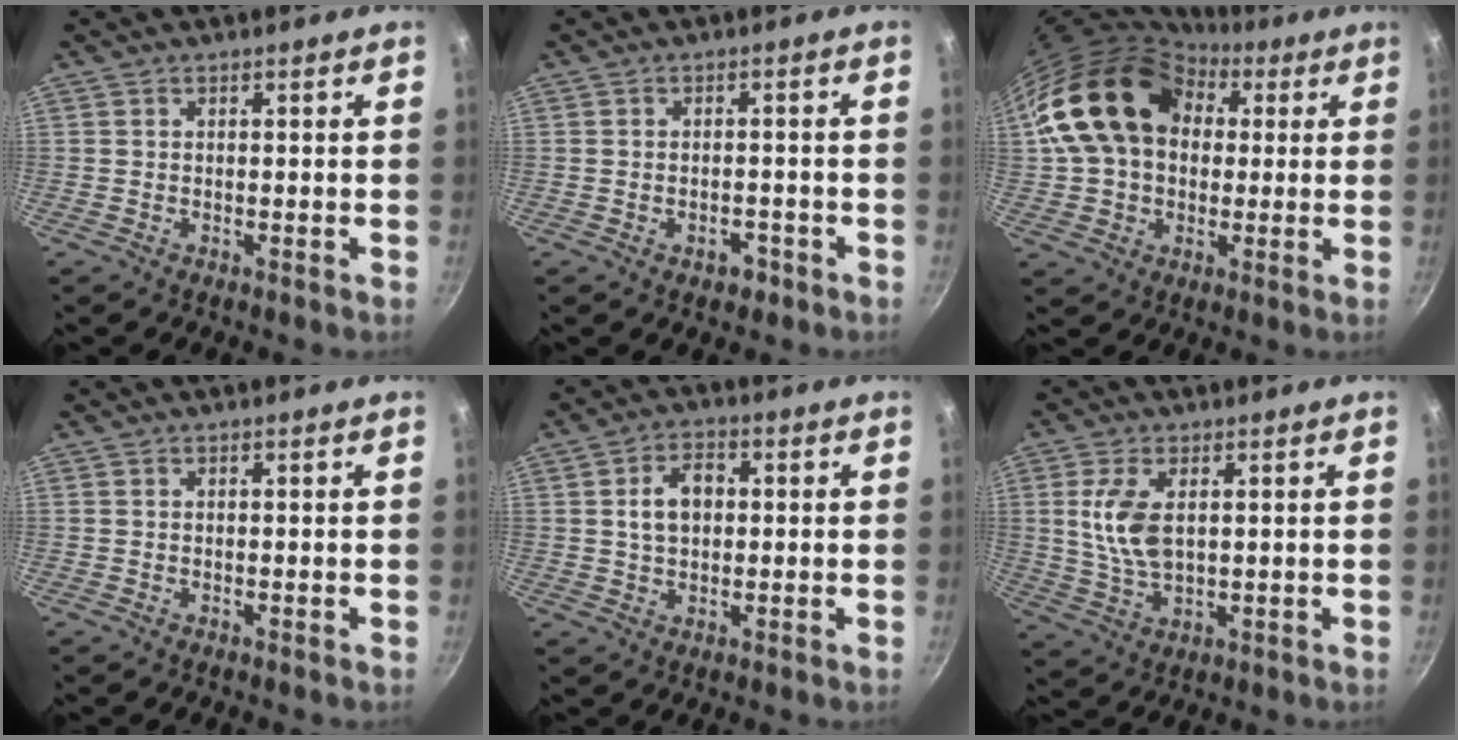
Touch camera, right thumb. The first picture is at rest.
{"total": 2.8, "force": [-1.6, 1.7, 1.5], "torque": [-0.013, 0.017, -0.017]}
{"total": 19.5, "force": [5.0, 14.3, 12.2], "torque": [-0.190, 0.026, 0.079]}
{"total": 0.0}
{"total": 6.8, "force": [0.9, 4.7, 4.8], "torque": [-0.063, 0.011, 0.013]}
{"total": 8.8, "force": [1.8, 4.7, 7.2], "torque": [-0.142, -0.009, 0.038]}